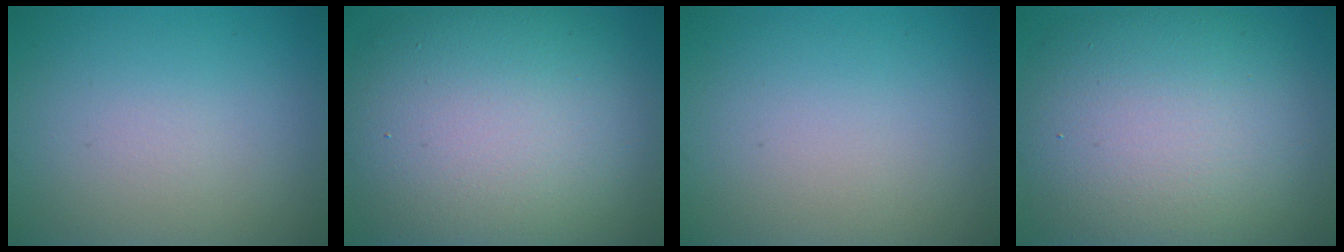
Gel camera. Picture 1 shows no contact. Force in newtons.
{"total": 14.1, "press": 14.1, "slide": 1.0}
{"total": 0.0}
{"total": 12.8, "press": 12.8, "slide": 0.7}